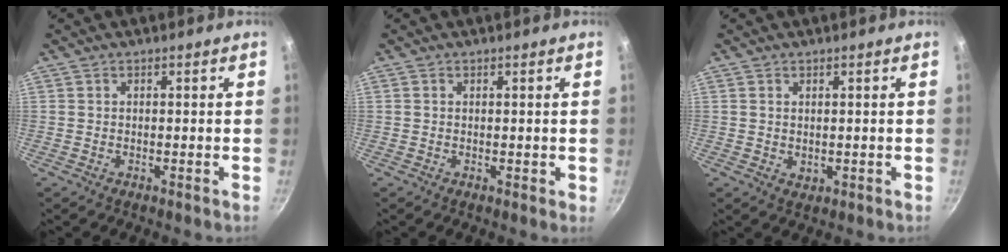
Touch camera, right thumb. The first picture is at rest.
{"total": 0.9, "force": [0.0, 0.5, 0.7], "torque": [-0.006, 0.001, -0.001]}
{"total": 1.5, "force": [0.4, 1.1, 0.9], "torque": [-0.011, -0.003, 0.008]}